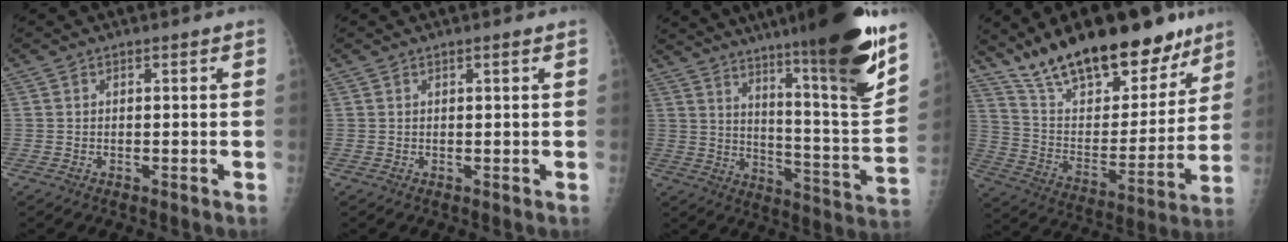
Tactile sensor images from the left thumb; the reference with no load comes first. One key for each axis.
{"total": 0.6, "fx": 0.4, "fy": 0.0, "fz": 0.5, "tx": -0.009, "ty": 0.000, "tz": 0.005}
{"total": 25.3, "fx": 16.6, "fy": 2.3, "fz": 19.0, "tx": -0.262, "ty": -0.082, "tz": 0.252}
{"total": 26.2, "fx": 19.3, "fy": 10.2, "fz": 14.4, "tx": -0.190, "ty": -0.078, "tz": 0.316}